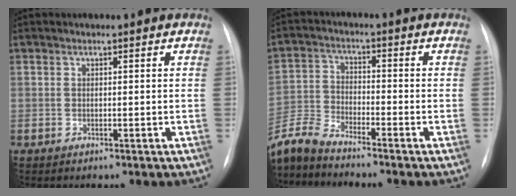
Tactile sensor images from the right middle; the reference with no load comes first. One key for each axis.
{"total": 8.2, "fx": -7.9, "fy": 0.1, "fz": 2.3, "tx": -0.056, "ty": -0.014, "tz": -0.161}